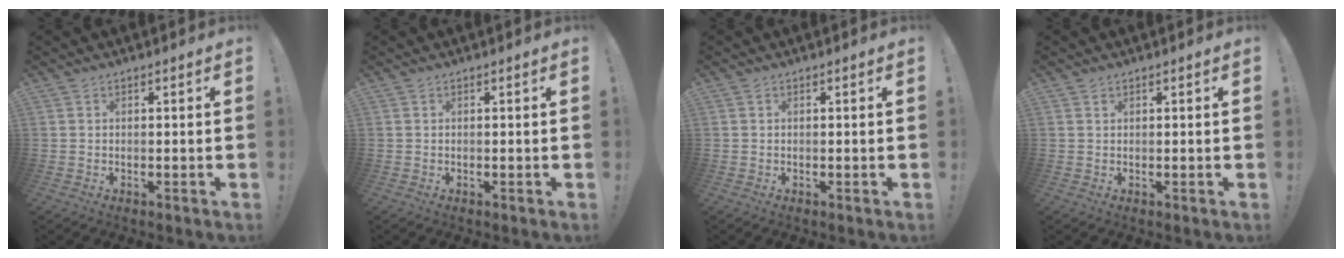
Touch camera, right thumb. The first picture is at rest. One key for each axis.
{"total": 0.0}
{"total": 0.0}
{"total": 0.6, "fx": 0.5, "fy": 0.3, "fz": 0.2, "tx": 0.003, "ty": -0.003, "tz": 0.008}